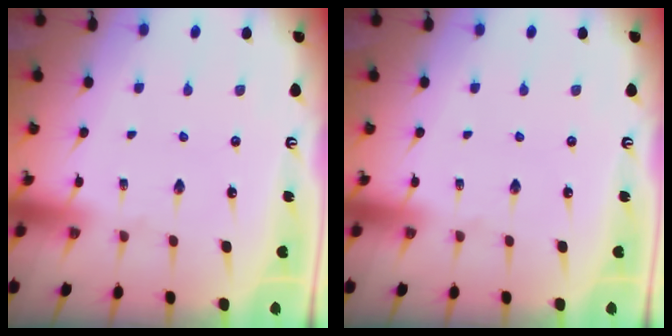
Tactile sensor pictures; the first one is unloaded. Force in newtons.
{"total": 0.0}